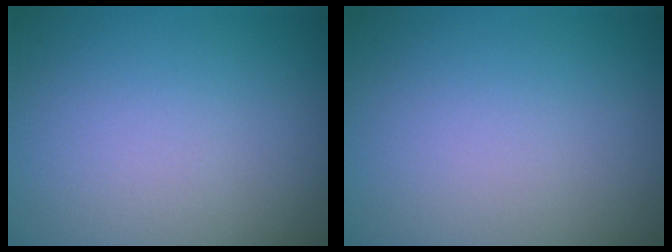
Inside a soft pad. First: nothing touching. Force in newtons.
{"total": 0.0}